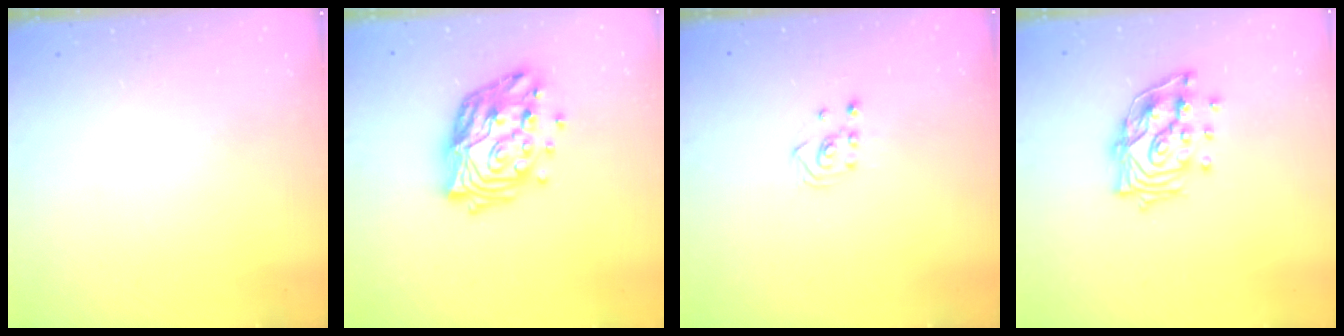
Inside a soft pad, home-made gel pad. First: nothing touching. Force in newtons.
{"total": 16.5, "press": 16.4, "slide": 1.7}
{"total": 2.5, "press": 2.4, "slide": 0.8}
{"total": 14.2, "press": 14.1, "slide": 1.9}